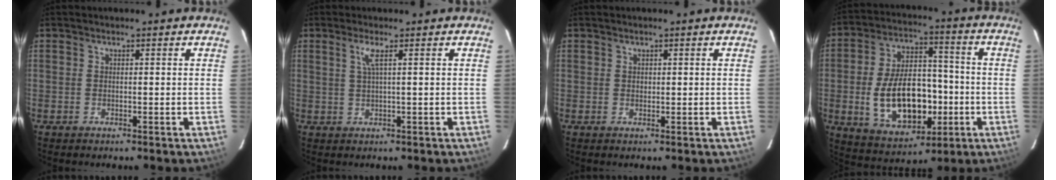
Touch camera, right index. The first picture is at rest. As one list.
[{"total": 2.4, "force": [0.9, -0.4, 2.1], "torque": [-0.041, -0.002, 0.019]}, {"total": 0.7, "force": [0.3, 0.6, 0.1], "torque": [0.001, 0.003, 0.005]}, {"total": 17.6, "force": [-3.7, 10.4, 13.8], "torque": [-0.270, 0.013, -0.036]}]